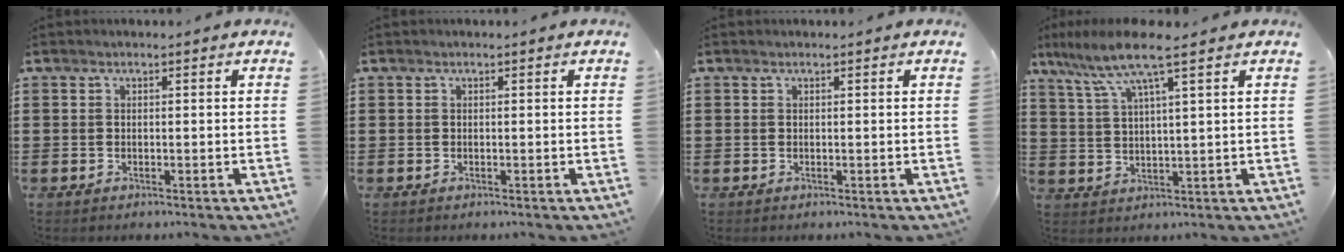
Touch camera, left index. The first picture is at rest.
{"total": 0.0}
{"total": 0.0}
{"total": 7.9, "force": [5.4, 0.4, 5.8], "torque": [-0.127, -0.013, 0.092]}